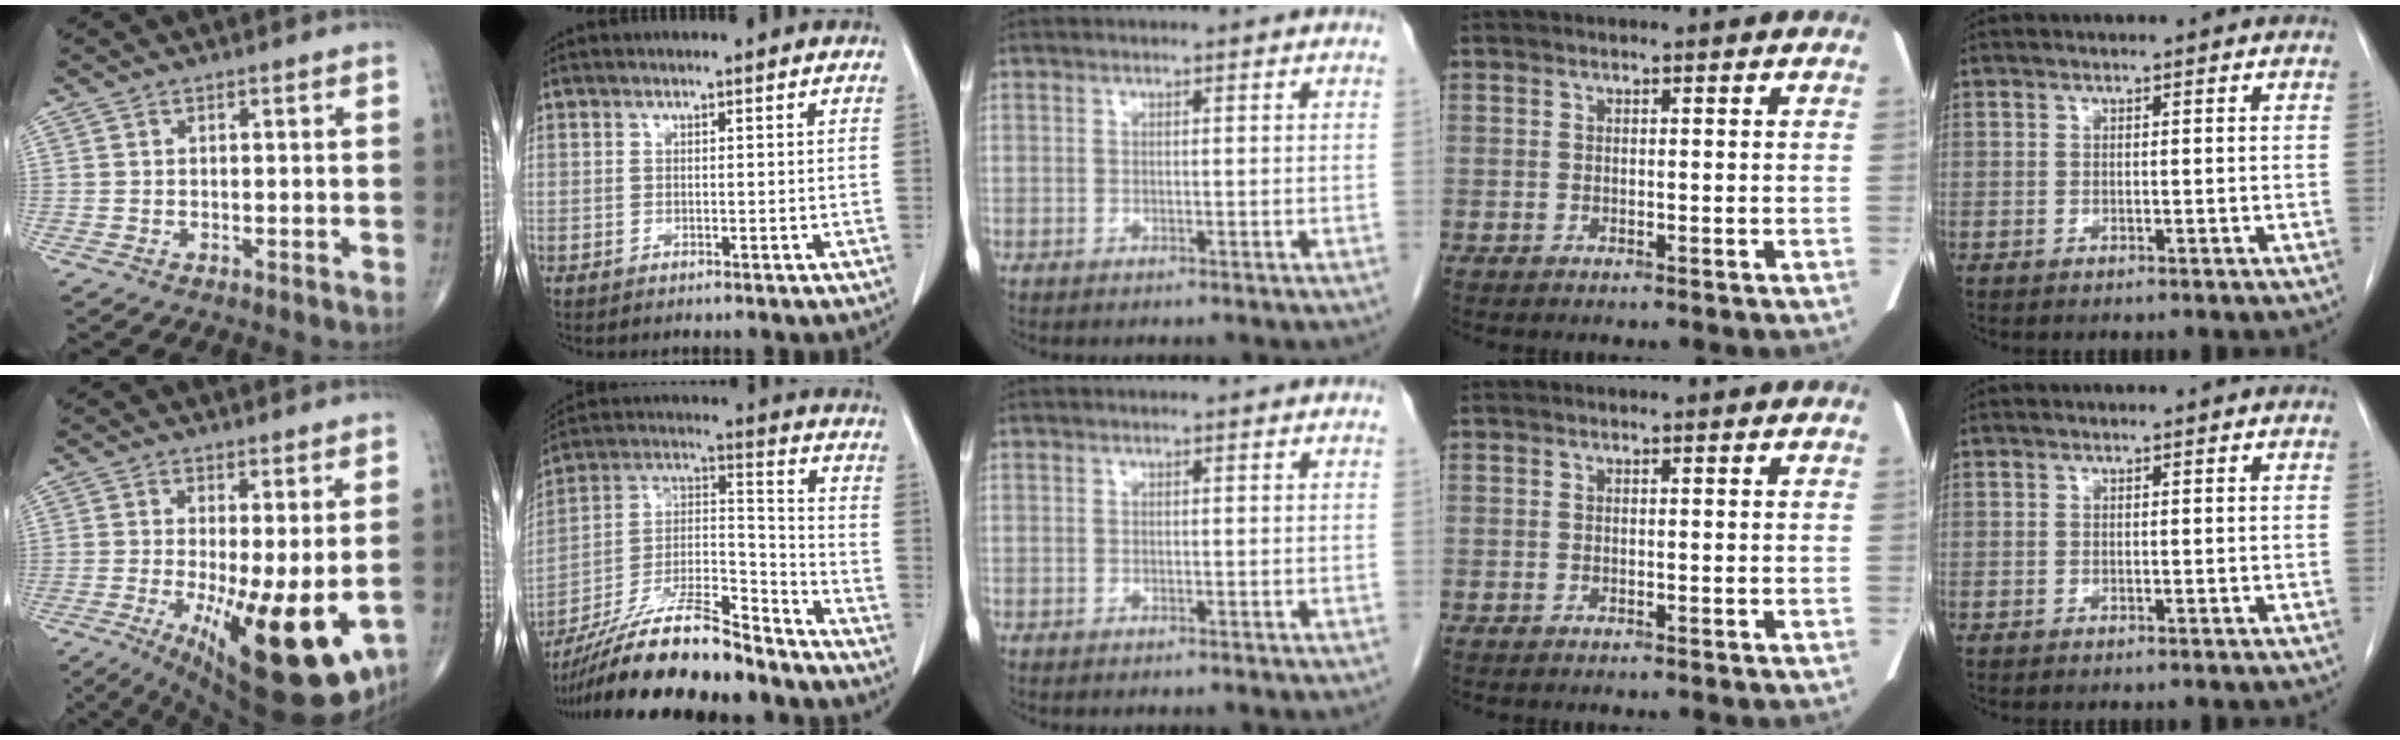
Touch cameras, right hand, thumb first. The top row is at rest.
{"thumb": {"total": 18.2, "force": [-4.2, 5.8, 16.8], "torque": [-0.226, -0.034, -0.041]}, "index": {"total": 22.2, "force": [-18.6, 3.8, 11.5], "torque": [-0.217, 0.002, -0.323]}}